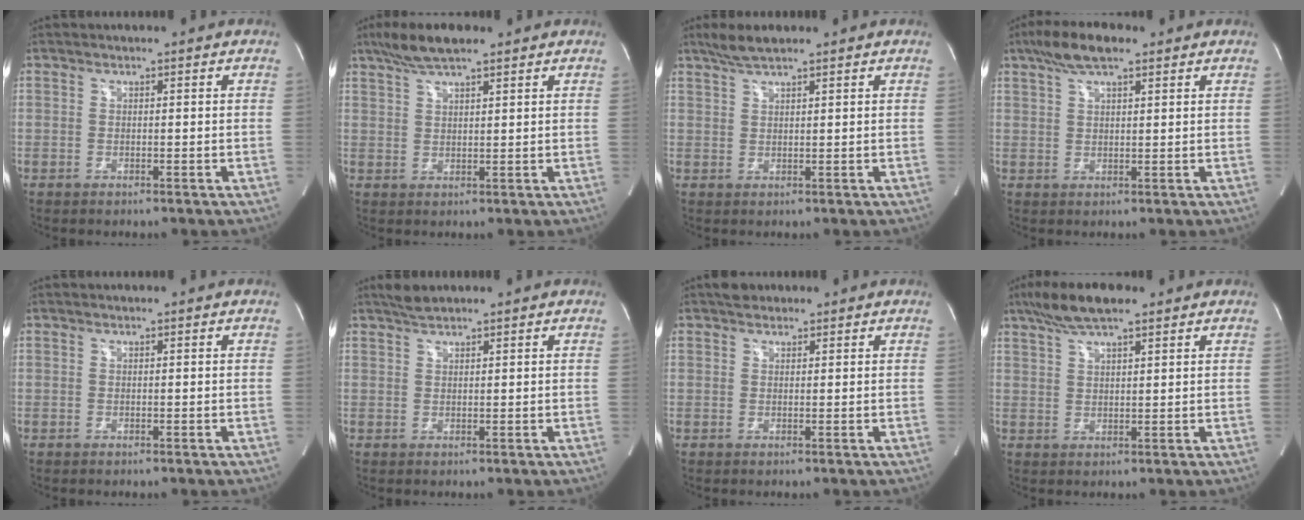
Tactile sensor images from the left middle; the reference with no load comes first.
{"total": 6.3, "force": [4.8, 1.1, 3.9], "torque": [-0.082, 0.019, 0.087]}
{"total": 3.6, "force": [2.9, 0.3, 2.0], "torque": [-0.049, 0.011, 0.059]}
{"total": 6.6, "force": [4.4, 1.7, 4.5], "torque": [-0.094, 0.021, 0.079]}
{"total": 0.0}
{"total": 2.0, "force": [1.9, 0.1, 0.7], "torque": [-0.019, 0.010, 0.038]}
{"total": 2.0, "force": [1.6, 1.2, 0.5], "torque": [-0.009, 0.016, 0.022]}
{"total": 7.7, "force": [5.7, 1.4, 5.0], "torque": [-0.098, 0.022, 0.100]}